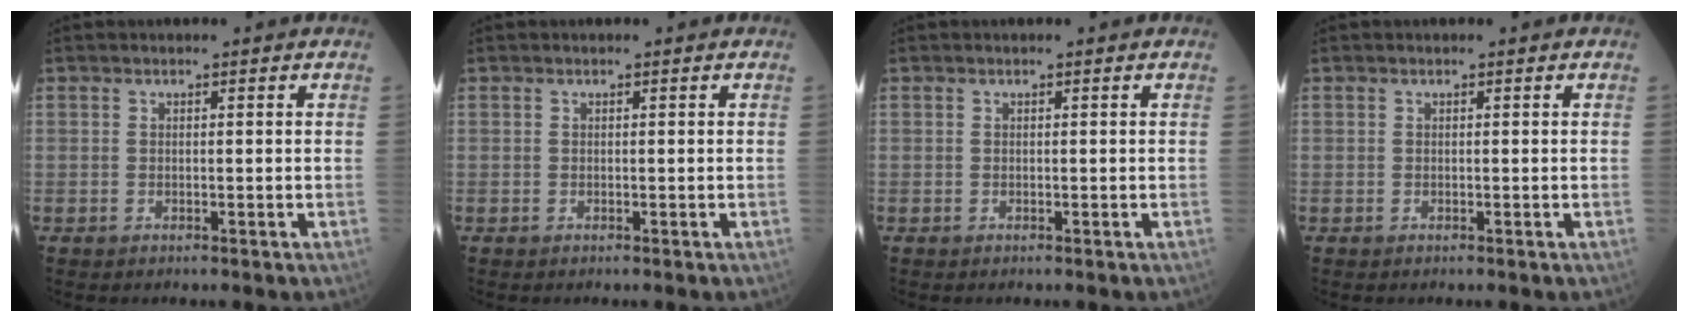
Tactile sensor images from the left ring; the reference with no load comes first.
{"total": 0.0}
{"total": 0.0}
{"total": 0.0}